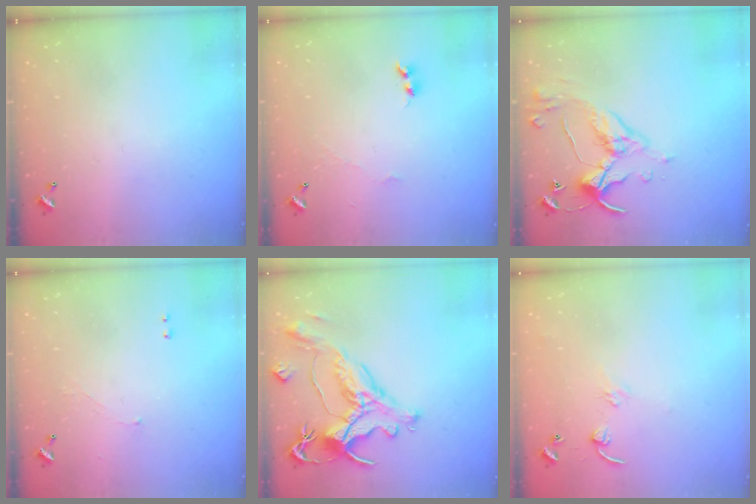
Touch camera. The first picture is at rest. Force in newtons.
{"total": 3.6, "press": 3.6, "slide": 0.5}
{"total": 5.7, "press": 5.7, "slide": 0.7}
{"total": 1.3, "press": 1.2, "slide": 0.5}
{"total": 1.6, "press": 1.0, "slide": 1.3}
{"total": 5.2, "press": 5.1, "slide": 0.6}